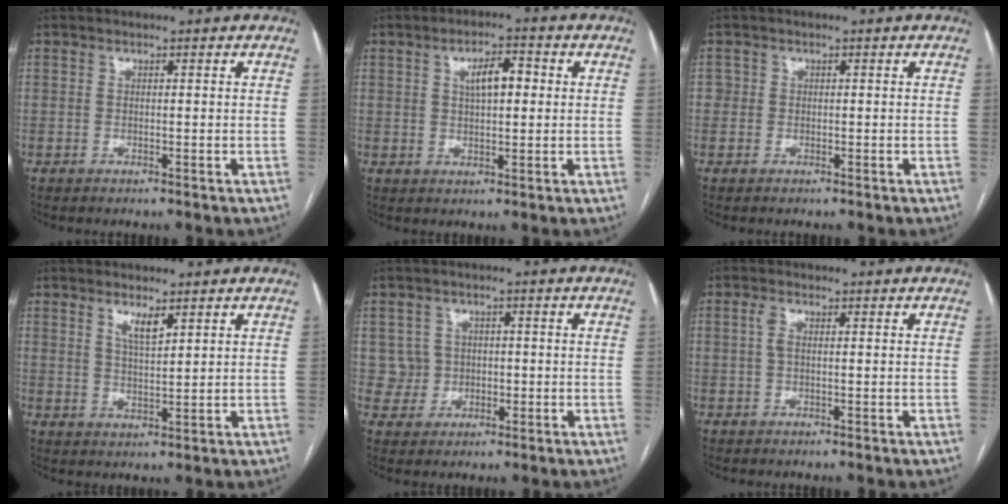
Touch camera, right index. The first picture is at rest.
{"total": 5.3, "force": [1.2, 2.1, 4.7], "torque": [-0.081, 0.014, 0.022]}
{"total": 0.6, "force": [-0.5, 0.4, 0.0], "torque": [-0.005, 0.005, -0.008]}
{"total": 3.4, "force": [2.1, 0.8, 2.6], "torque": [-0.053, -0.002, 0.042]}
{"total": 4.2, "force": [0.0, 4.2, 0.1], "torque": [0.011, 0.018, 0.007]}
{"total": 1.6, "force": [0.1, 0.8, 1.4], "torque": [-0.033, 0.010, 0.002]}